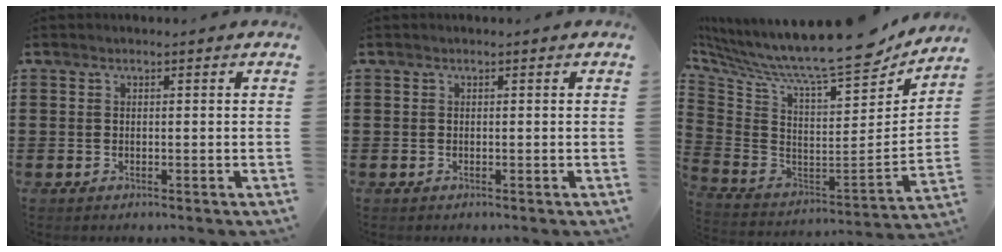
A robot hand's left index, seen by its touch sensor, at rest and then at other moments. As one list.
[{"total": 0.0}, {"total": 11.6, "force": [9.3, 1.8, 6.7], "torque": [-0.145, -0.081, 0.148]}]